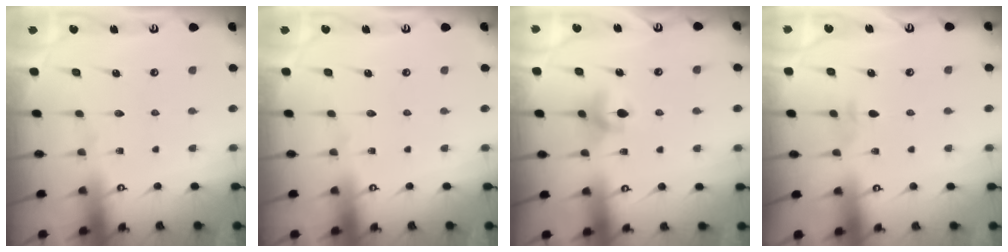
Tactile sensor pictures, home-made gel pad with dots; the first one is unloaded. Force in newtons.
{"total": 0.0}
{"total": 5.7, "press": 5.7, "slide": 0.6}
{"total": 3.6, "press": 3.5, "slide": 0.7}